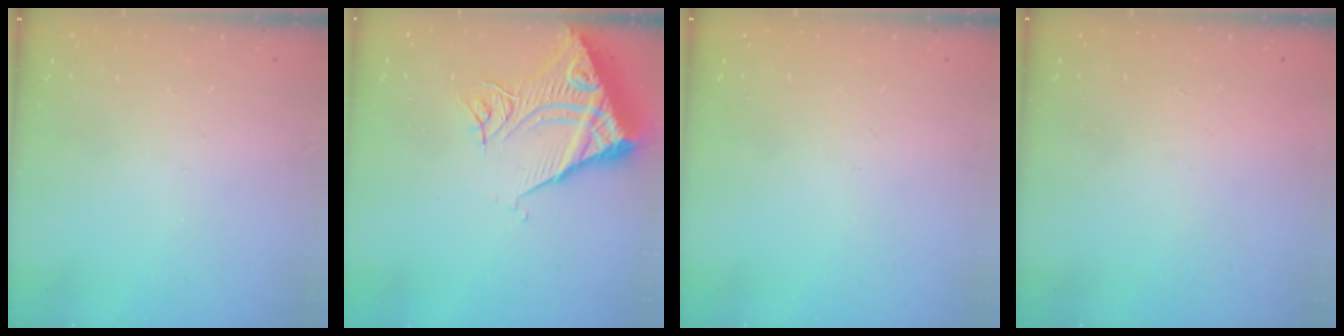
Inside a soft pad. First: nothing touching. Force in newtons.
{"total": 13.1, "press": 13.0, "slide": 1.7}
{"total": 0.0}
{"total": 1.6, "press": 1.6, "slide": 0.1}